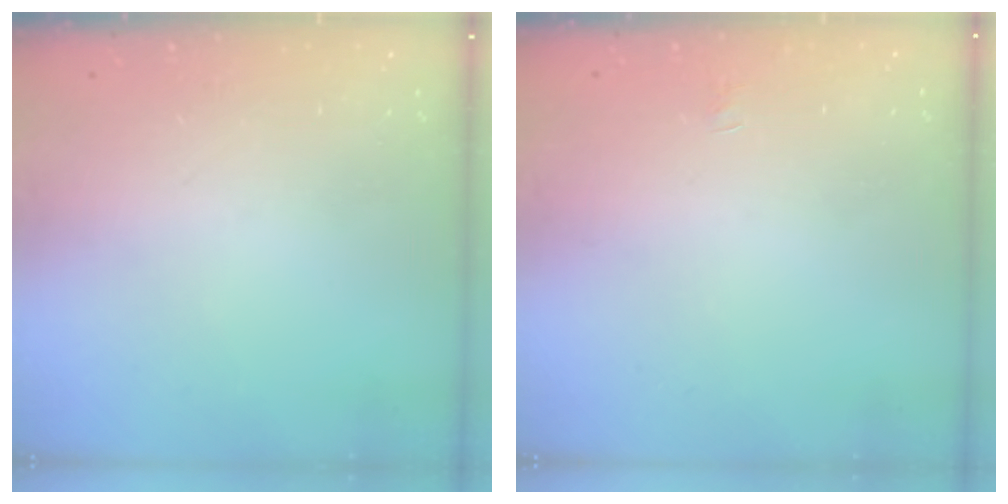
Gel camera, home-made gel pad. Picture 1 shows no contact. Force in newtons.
{"total": 1.3, "press": 1.2, "slide": 0.2}